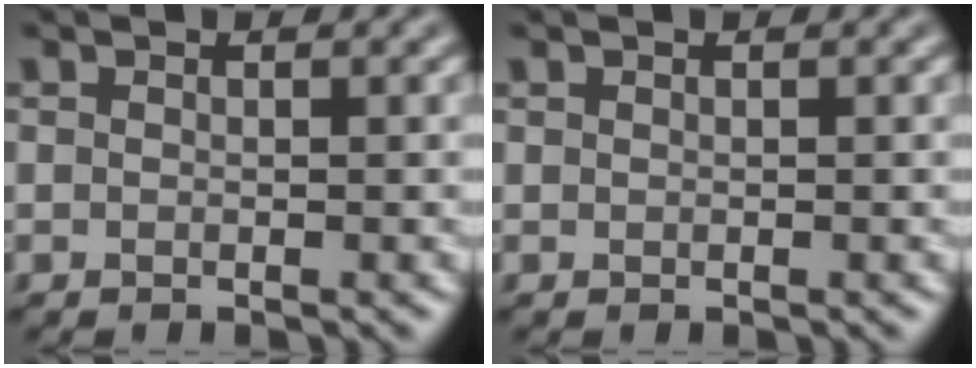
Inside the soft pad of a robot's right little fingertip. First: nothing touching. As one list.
[{"total": 0.0}]